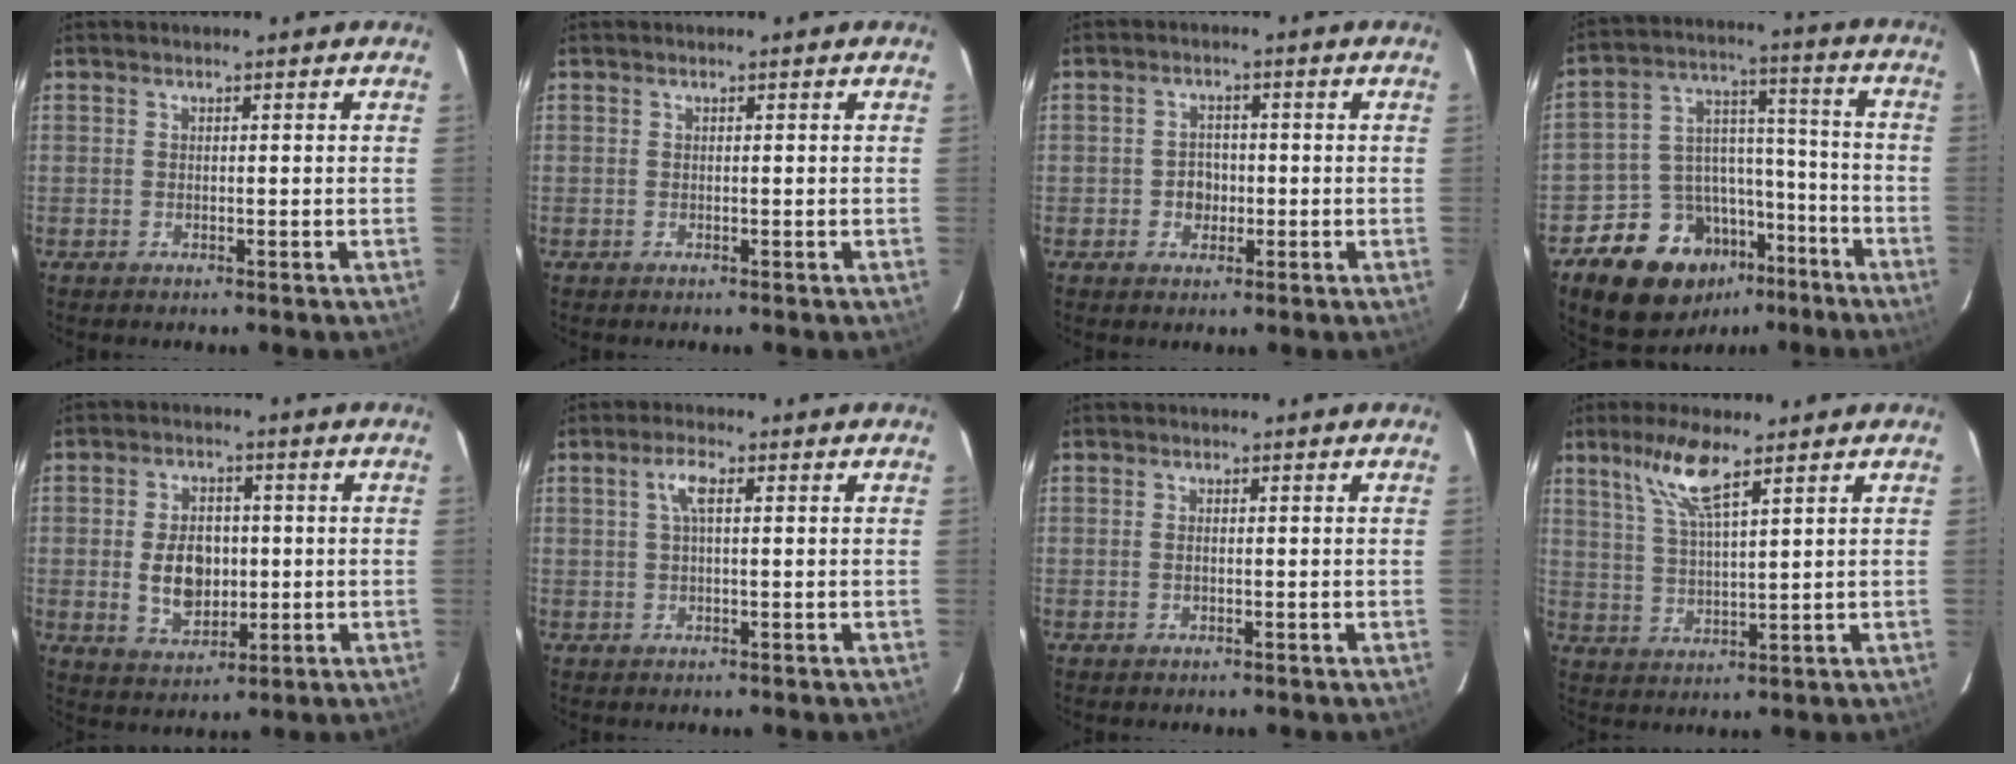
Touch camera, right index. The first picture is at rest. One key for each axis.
{"total": 0.0}
{"total": 3.2, "fx": -0.7, "fy": 2.9, "fz": 1.2, "tx": -0.022, "ty": 0.010, "tz": -0.008}
{"total": 17.3, "fx": -10.6, "fy": 12.0, "fz": 6.6, "tx": -0.141, "ty": 0.059, "tz": -0.147}
{"total": 8.8, "fx": -0.5, "fy": 5.9, "fz": 6.5, "tx": -0.127, "ty": 0.004, "tz": 0.002}
{"total": 3.2, "fx": 0.8, "fy": 0.9, "fz": 3.0, "tx": -0.062, "ty": 0.009, "tz": 0.015}
{"total": 0.9, "fx": -0.2, "fy": 0.4, "fz": 0.8, "tx": -0.017, "ty": 0.000, "tz": -0.004}
{"total": 8.1, "fx": 5.1, "fy": 1.2, "fz": 6.2, "tx": -0.124, "ty": 0.004, "tz": 0.103}